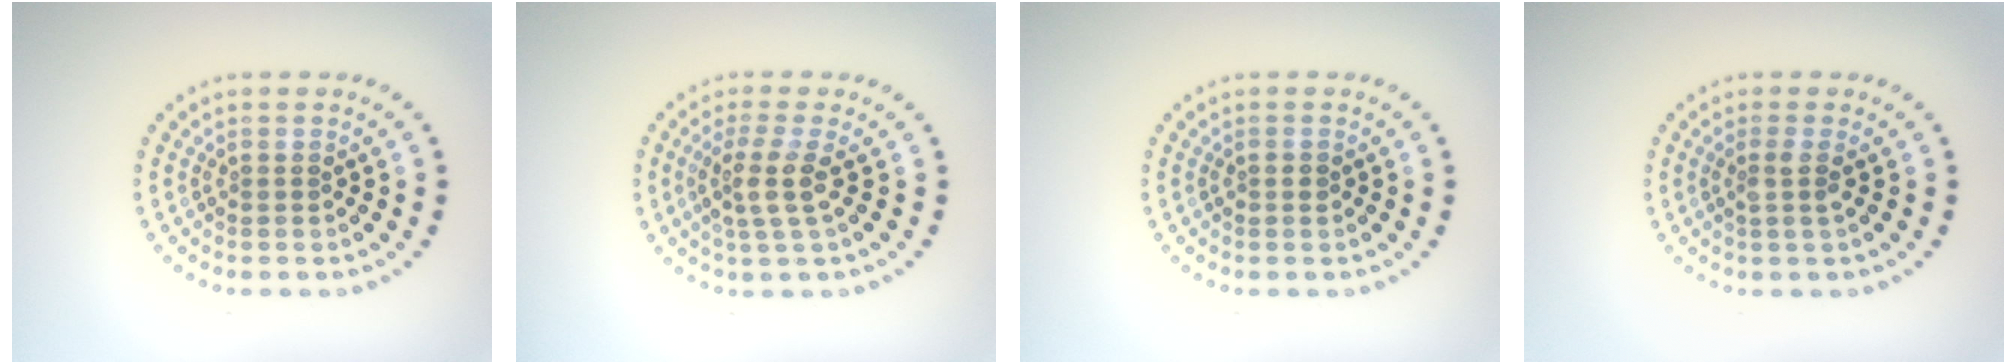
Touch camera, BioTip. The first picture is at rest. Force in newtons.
{"total": 2.9, "press": 2.3, "slide": 1.8}
{"total": 1.3, "press": 1.2, "slide": 0.3}
{"total": 1.5, "press": 1.2, "slide": 0.9}